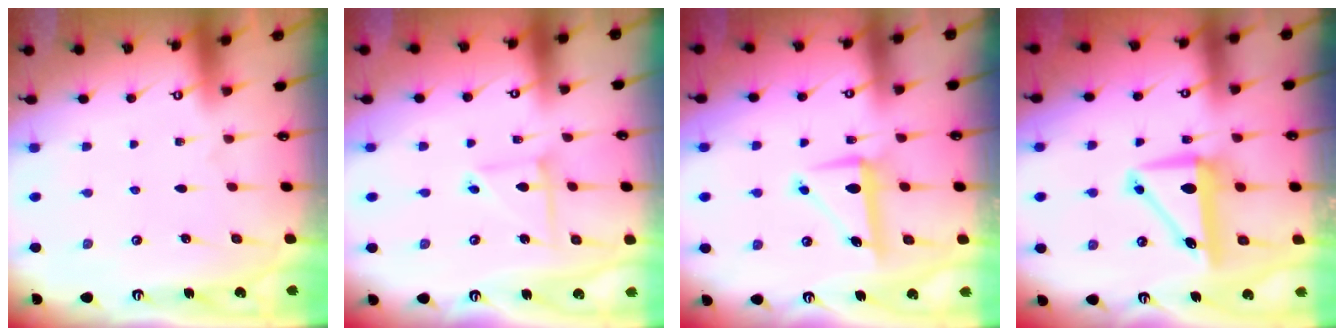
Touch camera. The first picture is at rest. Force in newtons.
{"total": 5.3, "press": 5.3, "slide": 0.5}
{"total": 7.9, "press": 7.8, "slide": 1.0}
{"total": 8.2, "press": 8.0, "slide": 1.8}